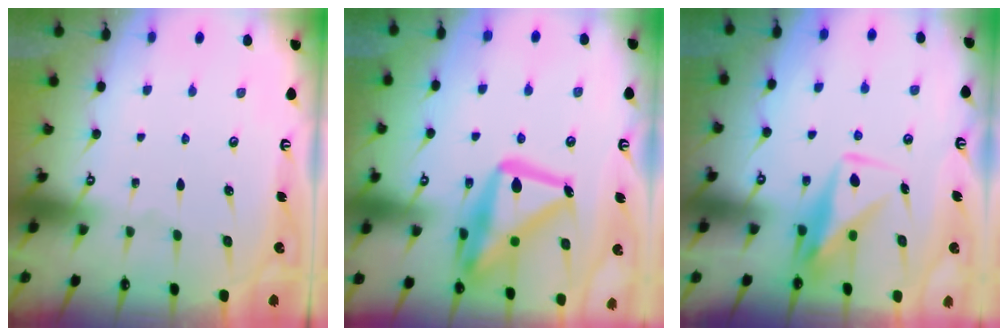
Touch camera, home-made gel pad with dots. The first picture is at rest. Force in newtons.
{"total": 22.3, "press": 22.2, "slide": 2.1}
{"total": 9.1, "press": 9.1, "slide": 0.6}